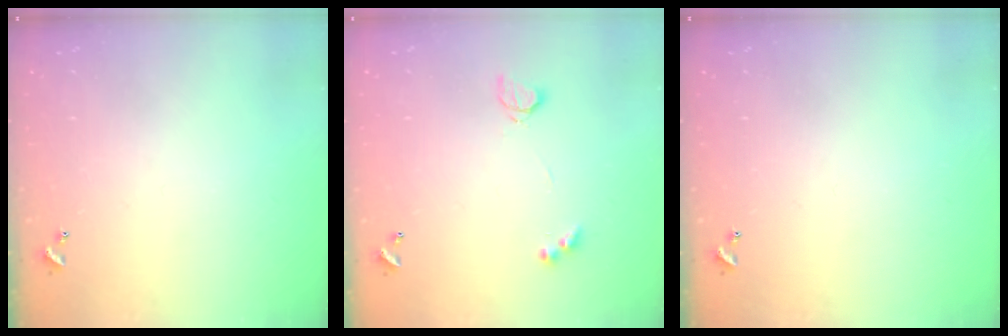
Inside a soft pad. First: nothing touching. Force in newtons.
{"total": 3.0, "press": 2.9, "slide": 0.6}
{"total": 0.0}